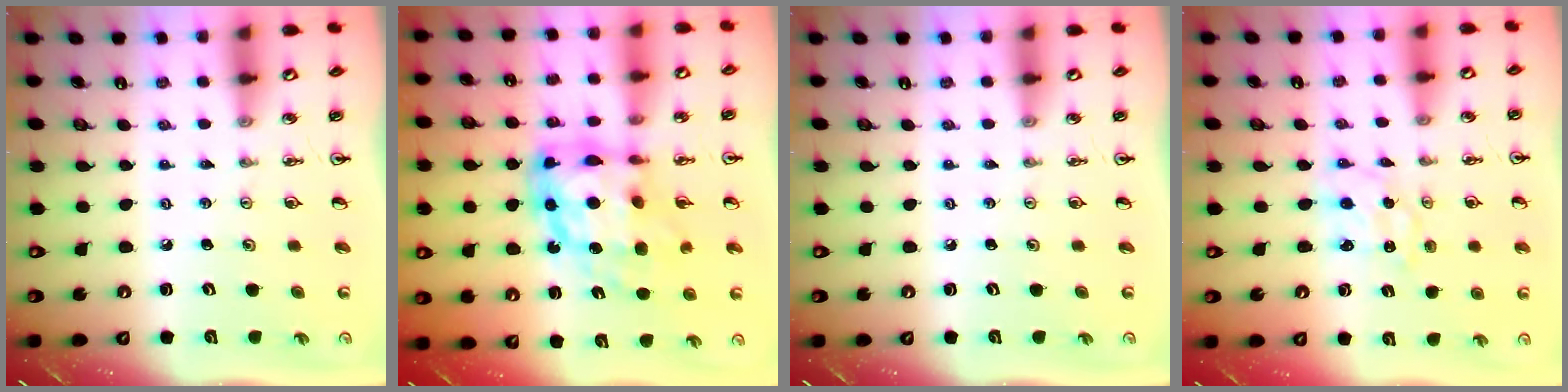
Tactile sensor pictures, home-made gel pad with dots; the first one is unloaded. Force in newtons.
{"total": 16.3, "press": 16.3, "slide": 1.1}
{"total": 0.0}
{"total": 1.5, "press": 1.5, "slide": 0.1}